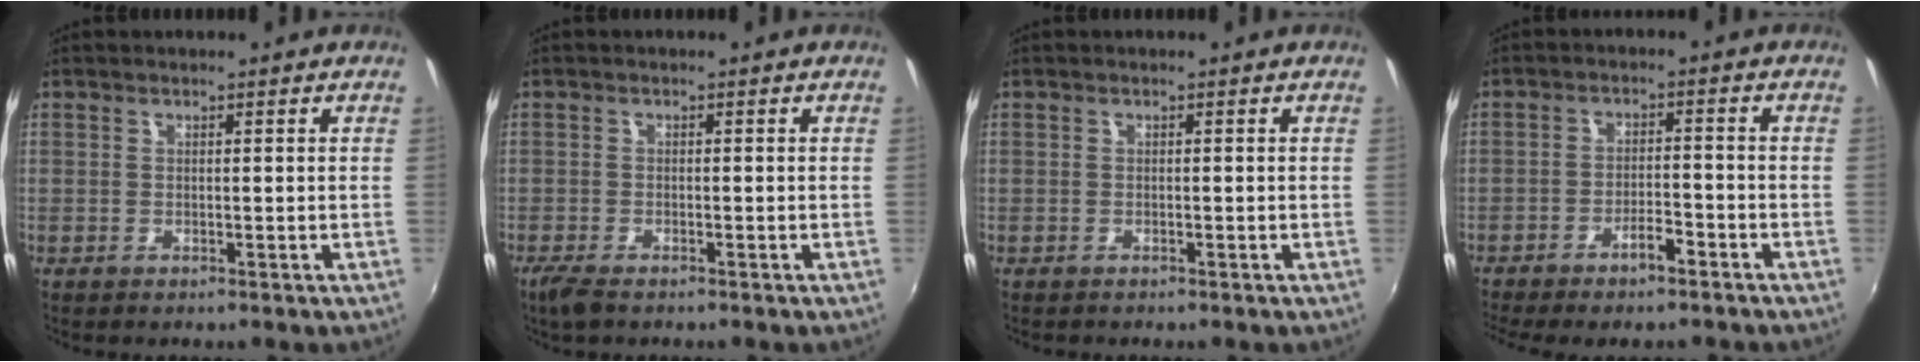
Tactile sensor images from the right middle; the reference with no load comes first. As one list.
[{"total": 3.3, "force": [-2.4, 0.9, 2.0], "torque": [-0.049, -0.011, -0.046]}, {"total": 0.6, "force": [-0.5, 0.3, 0.0], "torque": [-0.002, 0.000, -0.009]}, {"total": 5.3, "force": [-4.2, 1.1, 3.1], "torque": [-0.069, 0.001, -0.069]}]